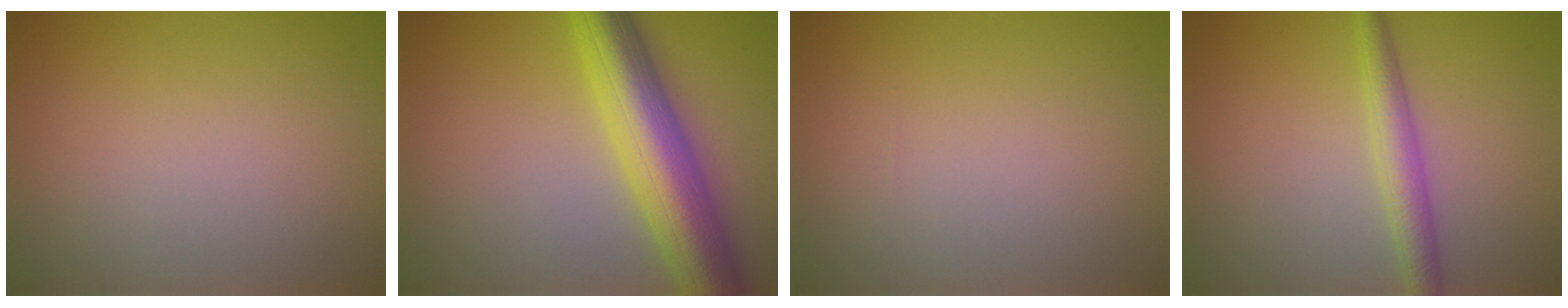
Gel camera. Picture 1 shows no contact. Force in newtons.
{"total": 9.2, "press": 9.2, "slide": 0.3}
{"total": 0.0}
{"total": 2.9, "press": 2.9, "slide": 0.0}